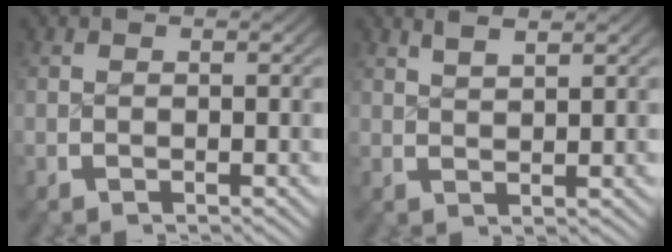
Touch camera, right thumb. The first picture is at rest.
{"total": 2.4, "force": [2.1, 0.1, 1.1], "torque": [-0.016, 0.006, 0.044]}